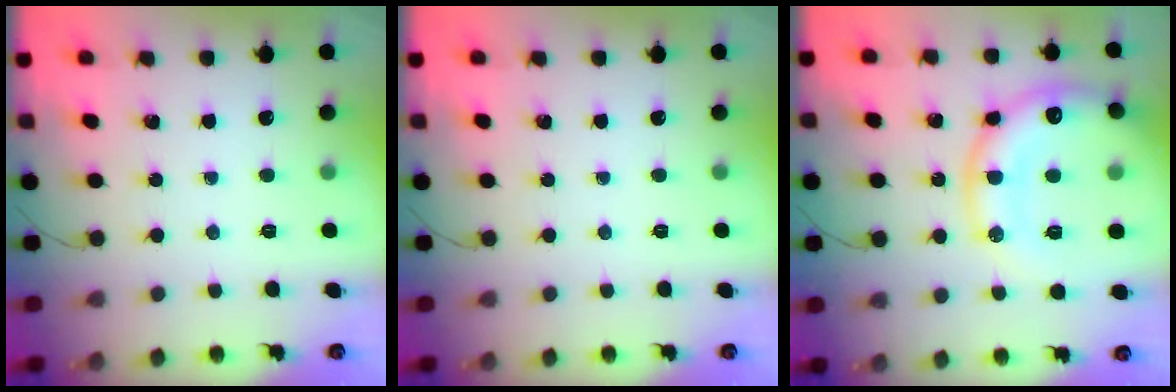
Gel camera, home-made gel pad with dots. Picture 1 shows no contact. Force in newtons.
{"total": 0.0}
{"total": 21.7, "press": 21.5, "slide": 3.0}